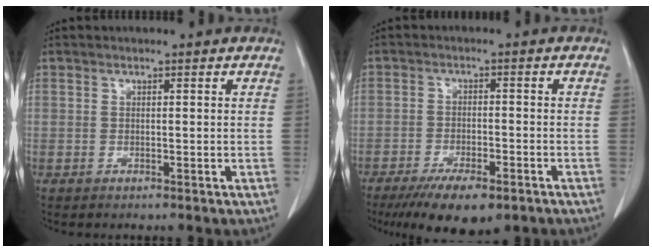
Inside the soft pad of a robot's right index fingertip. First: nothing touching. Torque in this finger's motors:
{"motor_torque": [0.27, -0.13, 0.14, 0.01]}